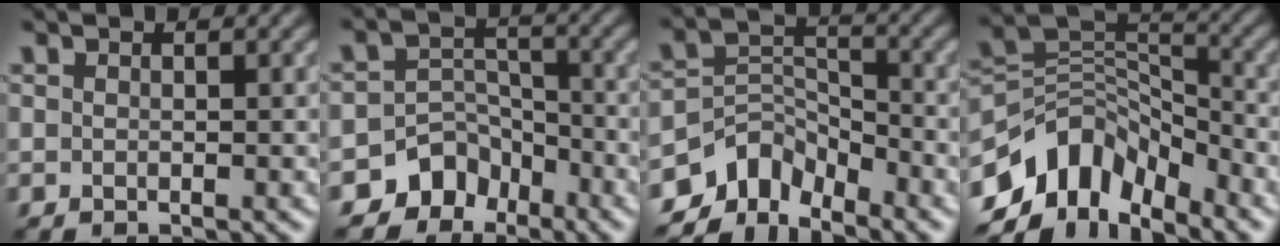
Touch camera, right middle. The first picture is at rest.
{"total": 4.7, "force": [-3.3, 3.2, 0.8], "torque": [-0.002, 0.005, -0.058]}
{"total": 5.0, "force": [-4.1, 2.6, 1.4], "torque": [-0.019, 0.001, -0.084]}
{"total": 8.1, "force": [-5.4, 4.9, 3.7], "torque": [-0.052, 0.001, -0.109]}